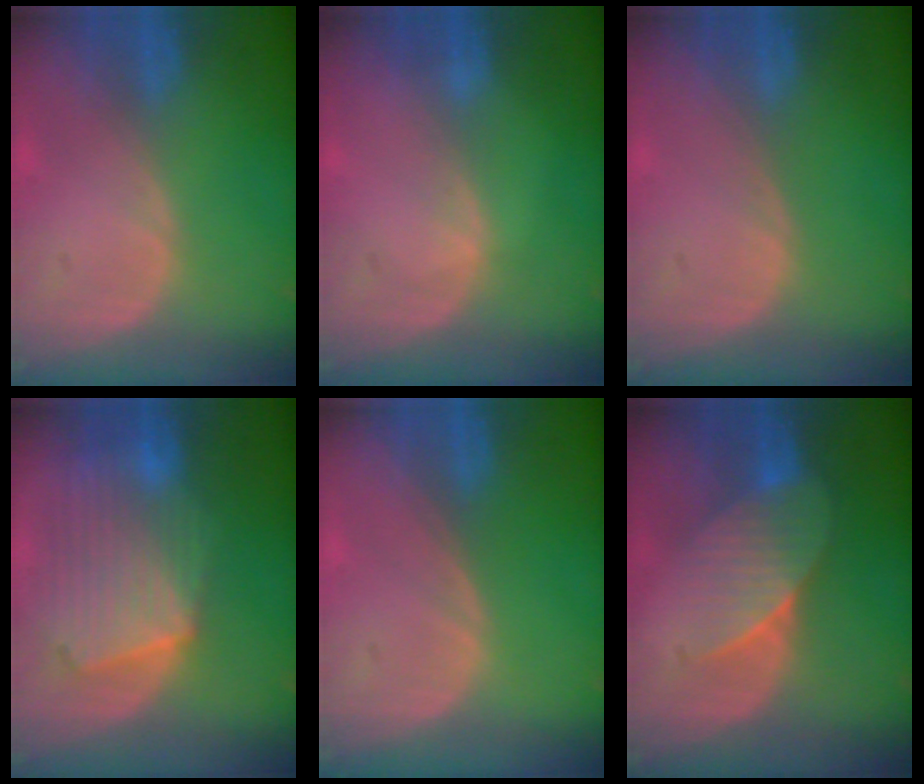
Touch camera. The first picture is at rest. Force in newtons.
{"total": 0.6, "press": 0.5, "slide": 0.2}
{"total": 0.0}
{"total": 10.8, "press": 9.4, "slide": 5.3}
{"total": 0.0}
{"total": 7.4, "press": 6.9, "slide": 2.6}